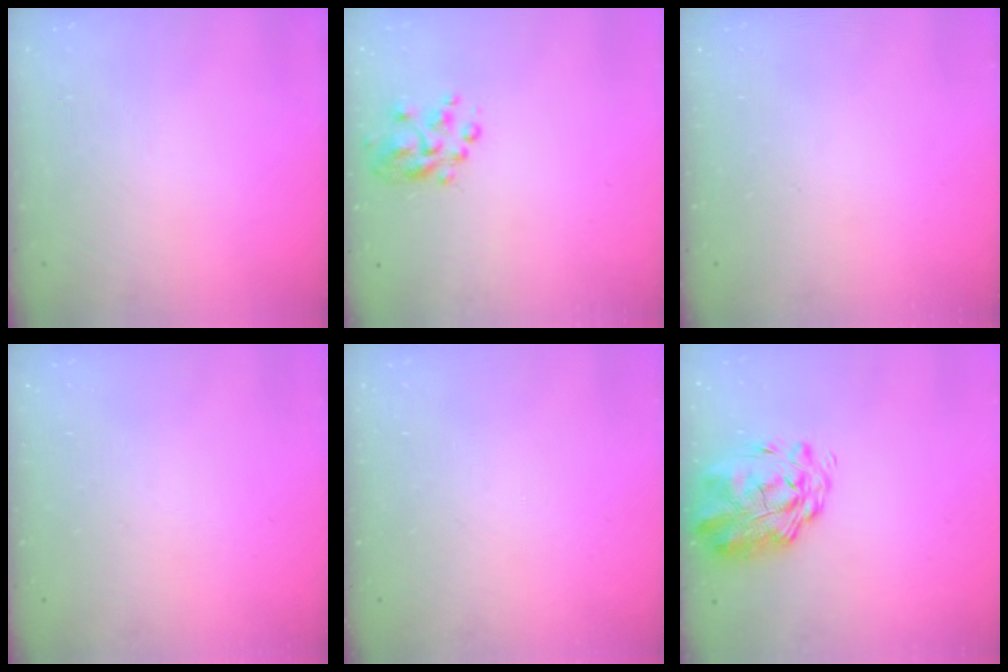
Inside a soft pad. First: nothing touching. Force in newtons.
{"total": 4.9, "press": 4.7, "slide": 1.2}
{"total": 0.0}
{"total": 0.0}
{"total": 0.0}
{"total": 3.1, "press": 2.6, "slide": 1.7}